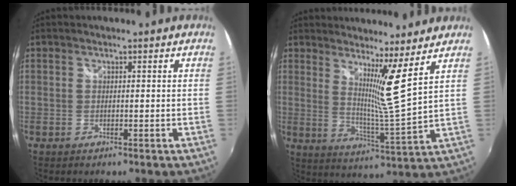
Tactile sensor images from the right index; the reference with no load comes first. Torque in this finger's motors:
{"motor_torque": [0.07, 0.20, 0.36, 0.04]}